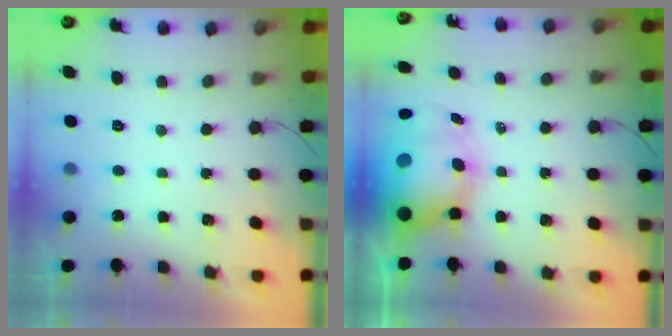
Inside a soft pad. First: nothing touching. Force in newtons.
{"total": 12.3, "press": 12.0, "slide": 2.7}